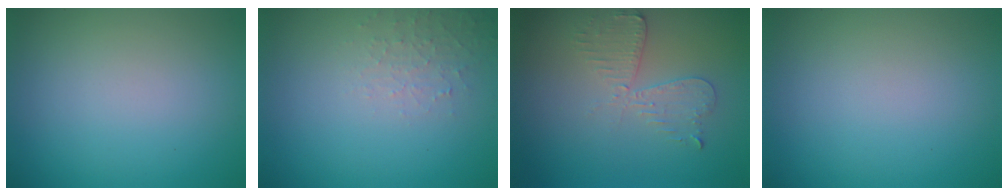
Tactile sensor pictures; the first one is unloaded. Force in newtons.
{"total": 1.8, "press": 1.8, "slide": 0.4}
{"total": 2.7, "press": 2.4, "slide": 1.1}
{"total": 0.0}